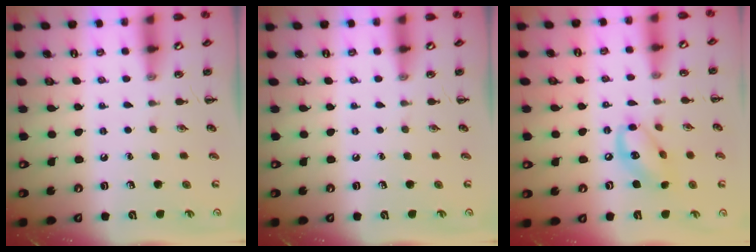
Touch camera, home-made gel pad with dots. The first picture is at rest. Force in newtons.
{"total": 0.0}
{"total": 10.9, "press": 10.6, "slide": 2.2}